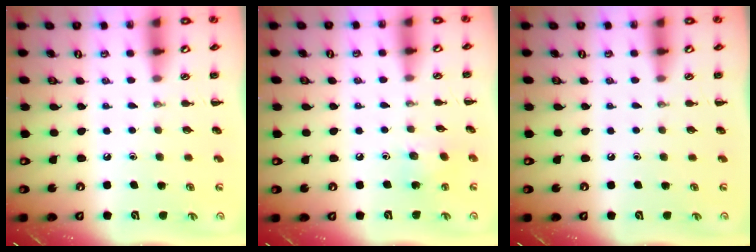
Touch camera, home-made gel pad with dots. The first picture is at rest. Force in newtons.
{"total": 4.3, "press": 4.2, "slide": 1.1}
{"total": 0.0}